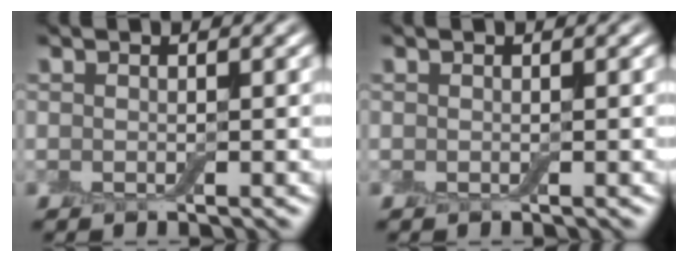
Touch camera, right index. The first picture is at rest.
{"total": 0.0}